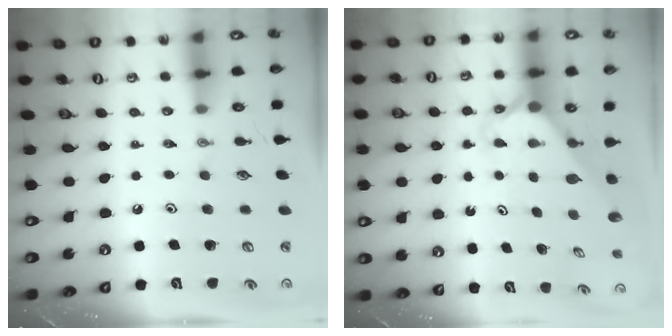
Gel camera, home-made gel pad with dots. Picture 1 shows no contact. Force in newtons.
{"total": 2.3, "press": 2.3, "slide": 0.2}